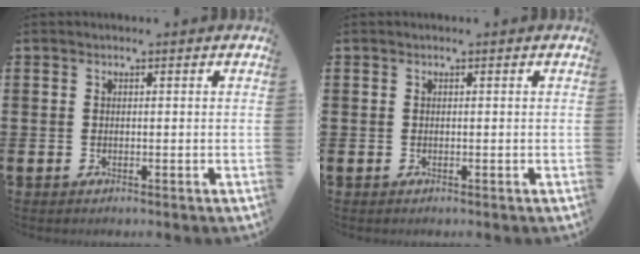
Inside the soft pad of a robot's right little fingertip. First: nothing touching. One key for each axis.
{"total": 0.0}